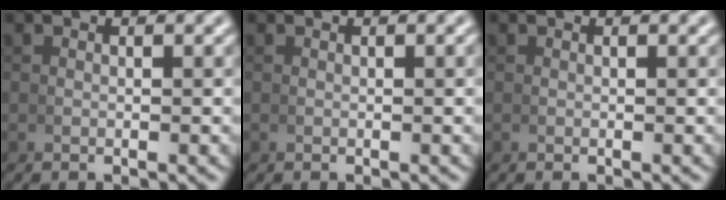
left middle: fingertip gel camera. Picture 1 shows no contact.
{"total": 0.0}
{"total": 0.0}